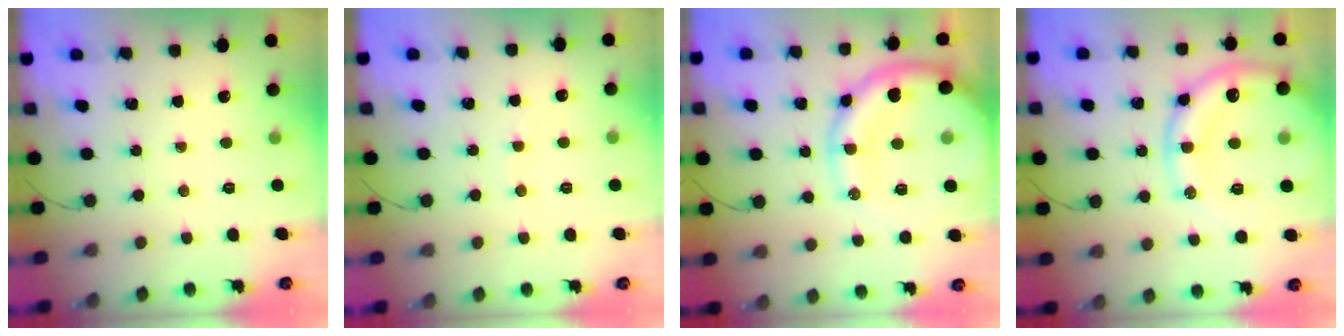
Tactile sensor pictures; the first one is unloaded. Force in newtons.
{"total": 3.8, "press": 3.7, "slide": 0.9}
{"total": 18.3, "press": 18.1, "slide": 2.4}
{"total": 15.1, "press": 14.9, "slide": 2.4}